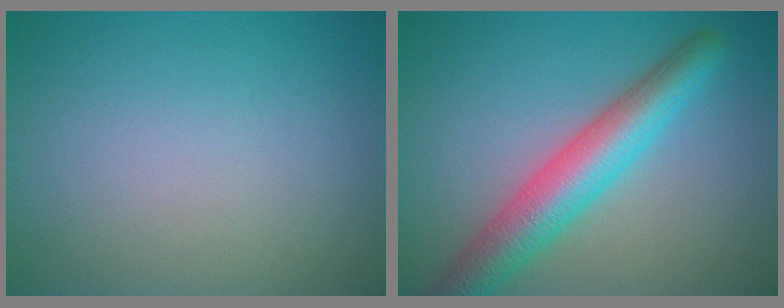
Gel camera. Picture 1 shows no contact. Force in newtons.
{"total": 6.4, "press": 6.4, "slide": 0.3}